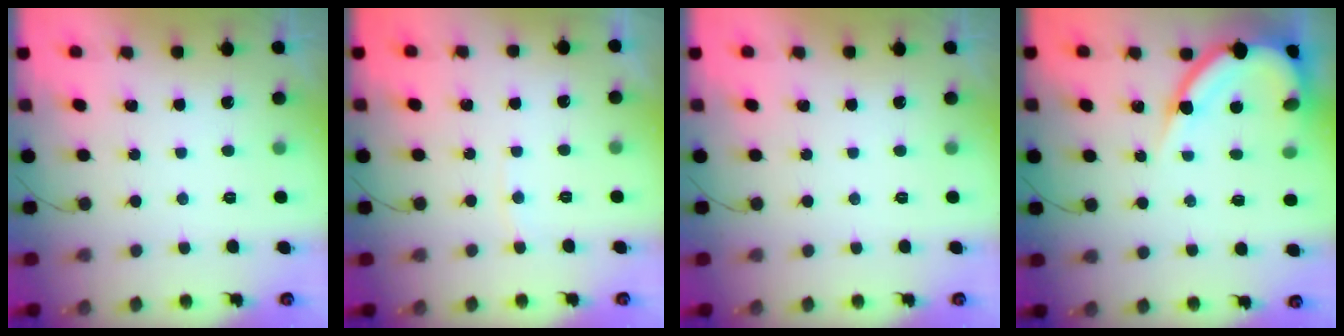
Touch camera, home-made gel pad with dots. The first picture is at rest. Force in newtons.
{"total": 2.9, "press": 2.9, "slide": 0.4}
{"total": 0.0}
{"total": 10.3, "press": 10.2, "slide": 0.9}